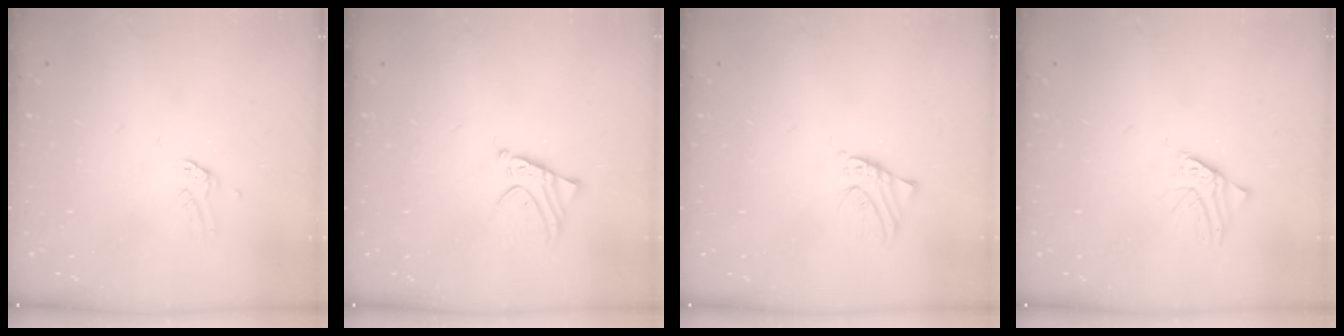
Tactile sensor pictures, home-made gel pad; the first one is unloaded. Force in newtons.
{"total": 2.9, "press": 2.9, "slide": 0.3}
{"total": 1.6, "press": 1.6, "slide": 0.1}
{"total": 2.0, "press": 2.0, "slide": 0.2}